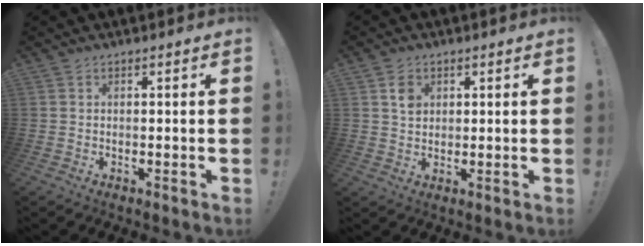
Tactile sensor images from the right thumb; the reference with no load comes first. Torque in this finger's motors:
{"motor_torque": [0.20, 0.35, 0.22, -0.06, 0.01]}